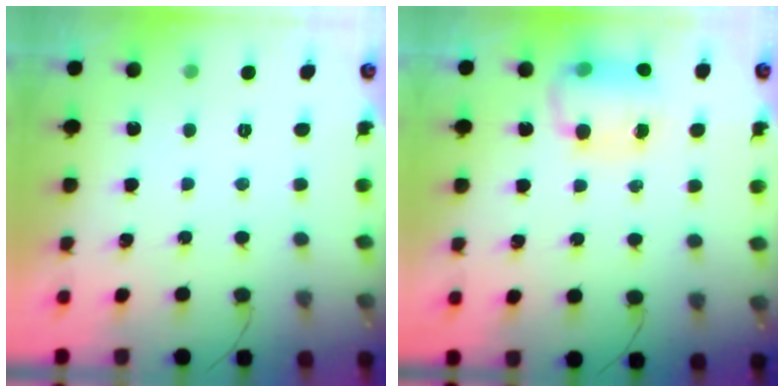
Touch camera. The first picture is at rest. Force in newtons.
{"total": 8.3, "press": 8.0, "slide": 2.0}